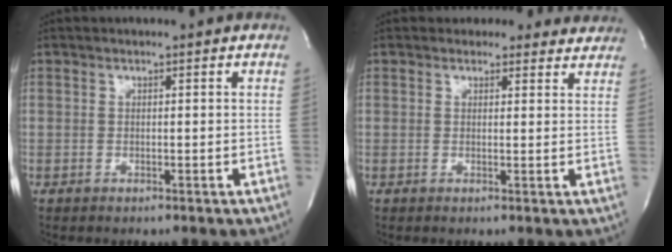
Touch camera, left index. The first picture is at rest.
{"total": 6.8, "force": [6.0, 3.0, 0.0], "torque": [0.031, 0.004, 0.044]}